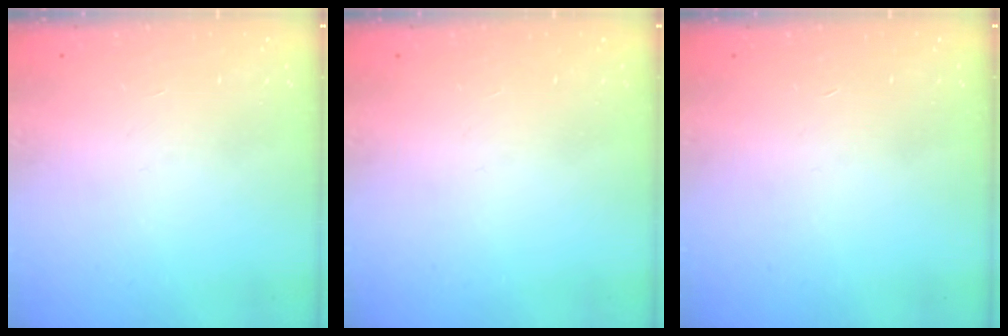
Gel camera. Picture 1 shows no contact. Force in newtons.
{"total": 0.0}
{"total": 0.0}